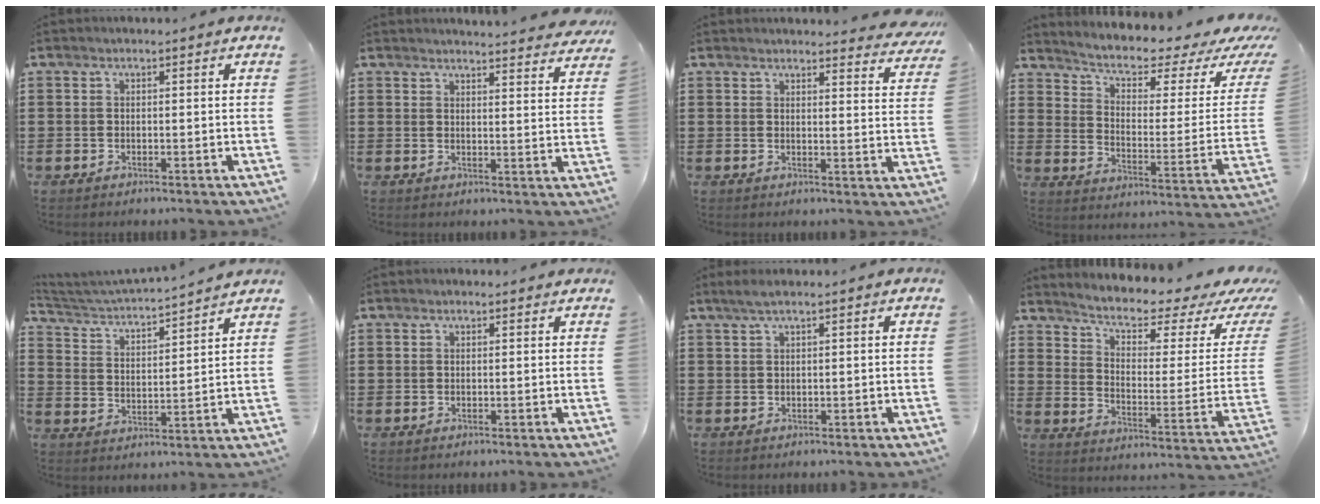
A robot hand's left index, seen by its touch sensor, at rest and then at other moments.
{"total": 3.6, "force": [3.6, -0.2, 0.5], "torque": [-0.015, -0.019, 0.065]}
{"total": 3.5, "force": [3.4, 0.1, 0.8], "torque": [-0.013, -0.019, 0.061]}
{"total": 4.3, "force": [2.7, 1.4, 3.1], "torque": [-0.067, -0.024, 0.038]}
{"total": 3.5, "force": [3.4, -0.2, 1.0], "torque": [-0.040, -0.032, 0.050]}
{"total": 0.5, "force": [0.4, 0.2, 0.2], "torque": [-0.005, 0.003, 0.007]}
{"total": 1.4, "force": [0.7, 0.1, 1.1], "torque": [-0.022, -0.001, 0.014]}
{"total": 4.6, "force": [3.2, 1.3, 3.0], "torque": [-0.067, -0.025, 0.048]}